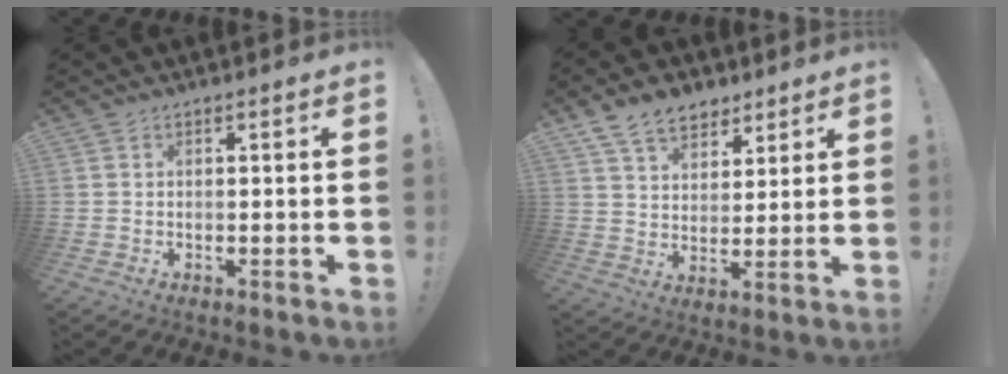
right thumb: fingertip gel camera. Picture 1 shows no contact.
{"total": 10.7, "force": [7.2, 6.7, 4.3], "torque": [-0.077, -0.033, 0.141]}